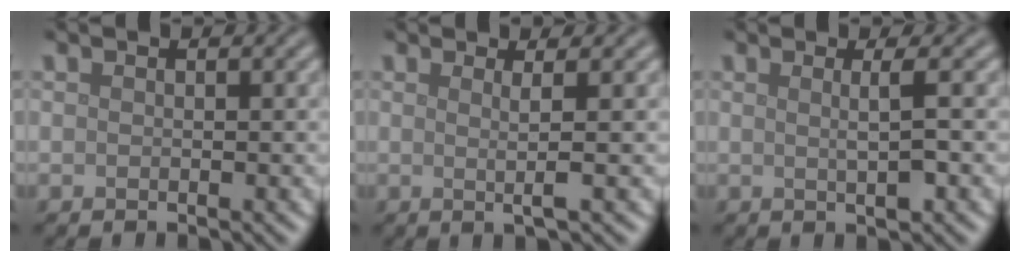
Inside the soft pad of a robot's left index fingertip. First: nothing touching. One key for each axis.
{"total": 2.0, "fx": 0.4, "fy": 0.4, "fz": 1.9, "tx": -0.037, "ty": 0.002, "tz": -0.003}
{"total": 2.3, "fx": 0.2, "fy": 0.5, "fz": 2.3, "tx": -0.038, "ty": 0.001, "tz": -0.001}